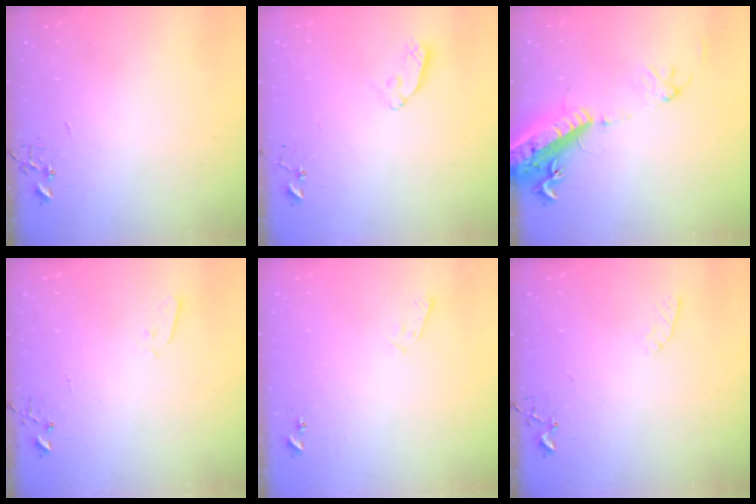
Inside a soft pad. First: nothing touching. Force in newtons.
{"total": 7.3, "press": 7.3, "slide": 0.4}
{"total": 18.2, "press": 17.7, "slide": 4.2}
{"total": 3.0, "press": 2.9, "slide": 0.7}
{"total": 4.5, "press": 4.5, "slide": 0.4}
{"total": 6.6, "press": 6.5, "slide": 0.7}